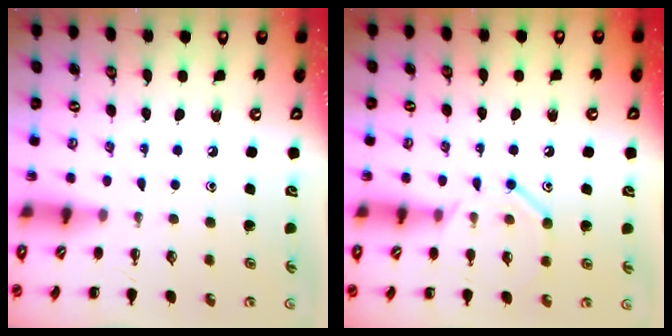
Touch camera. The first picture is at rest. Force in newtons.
{"total": 10.3, "press": 10.3, "slide": 1.0}